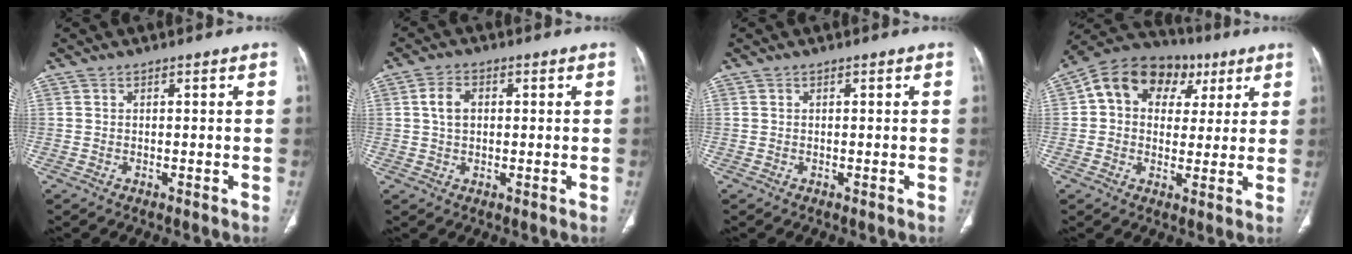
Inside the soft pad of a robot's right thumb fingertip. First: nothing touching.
{"total": 4.5, "force": [0.8, 2.9, 3.3], "torque": [-0.062, 0.006, 0.015]}
{"total": 0.0}
{"total": 15.5, "force": [5.1, 11.8, 8.7], "torque": [-0.108, 0.025, 0.072]}